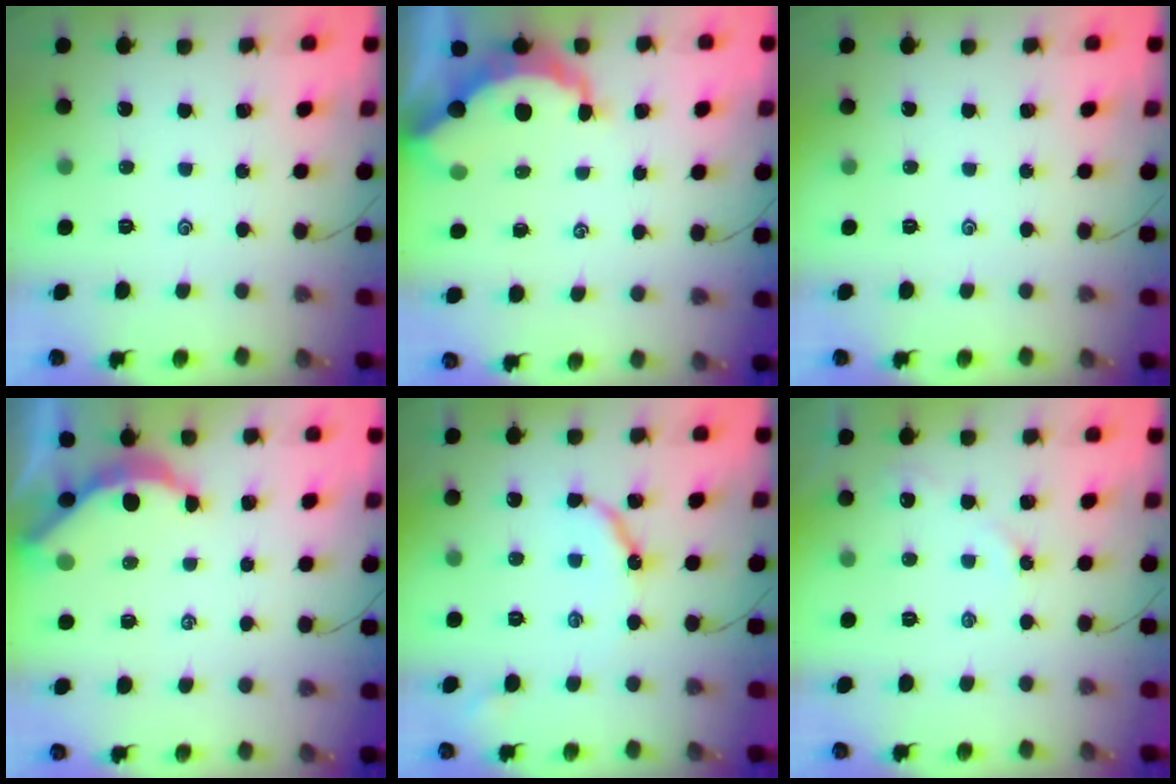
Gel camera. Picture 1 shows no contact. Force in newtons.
{"total": 8.0, "press": 8.0, "slide": 0.3}
{"total": 0.0}
{"total": 4.7, "press": 4.6, "slide": 0.5}
{"total": 7.0, "press": 7.0, "slide": 0.5}
{"total": 4.6, "press": 4.6, "slide": 0.4}